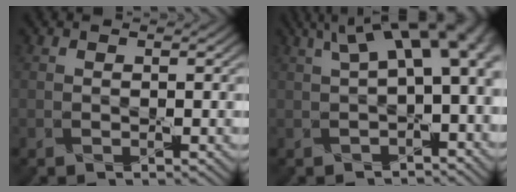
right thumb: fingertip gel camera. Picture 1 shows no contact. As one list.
[{"total": 10.2, "force": [2.5, 4.1, 9.0], "torque": [-0.131, 0.015, 0.042]}]